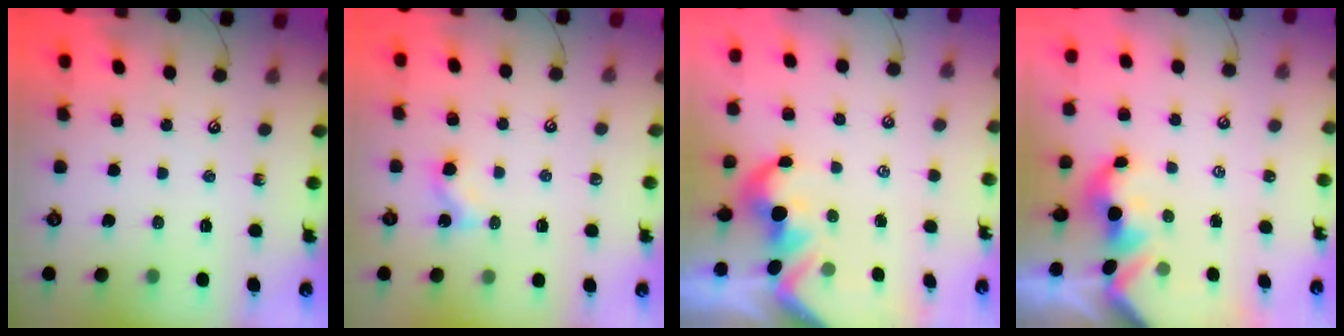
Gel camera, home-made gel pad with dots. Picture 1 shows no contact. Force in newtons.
{"total": 3.6, "press": 3.6, "slide": 0.3}
{"total": 1.7, "press": 1.4, "slide": 1.0}
{"total": 1.5, "press": 1.5, "slide": 0.3}